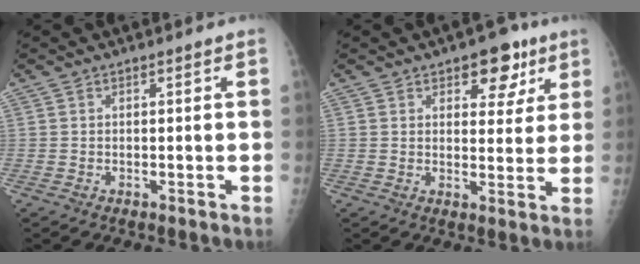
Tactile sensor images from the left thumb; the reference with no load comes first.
{"total": 8.1, "force": [4.5, 4.7, 4.8], "torque": [-0.021, -0.016, 0.056]}